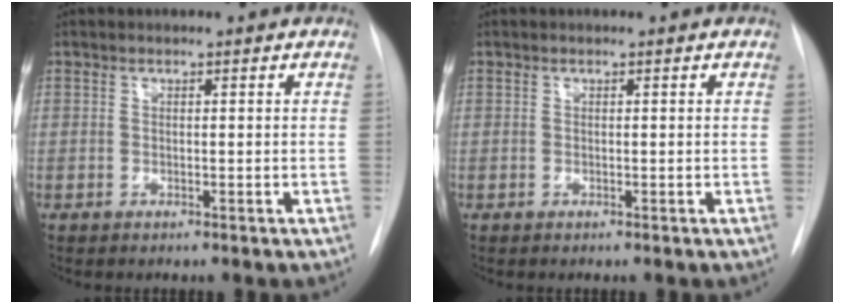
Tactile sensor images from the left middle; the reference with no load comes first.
{"total": 0.0}